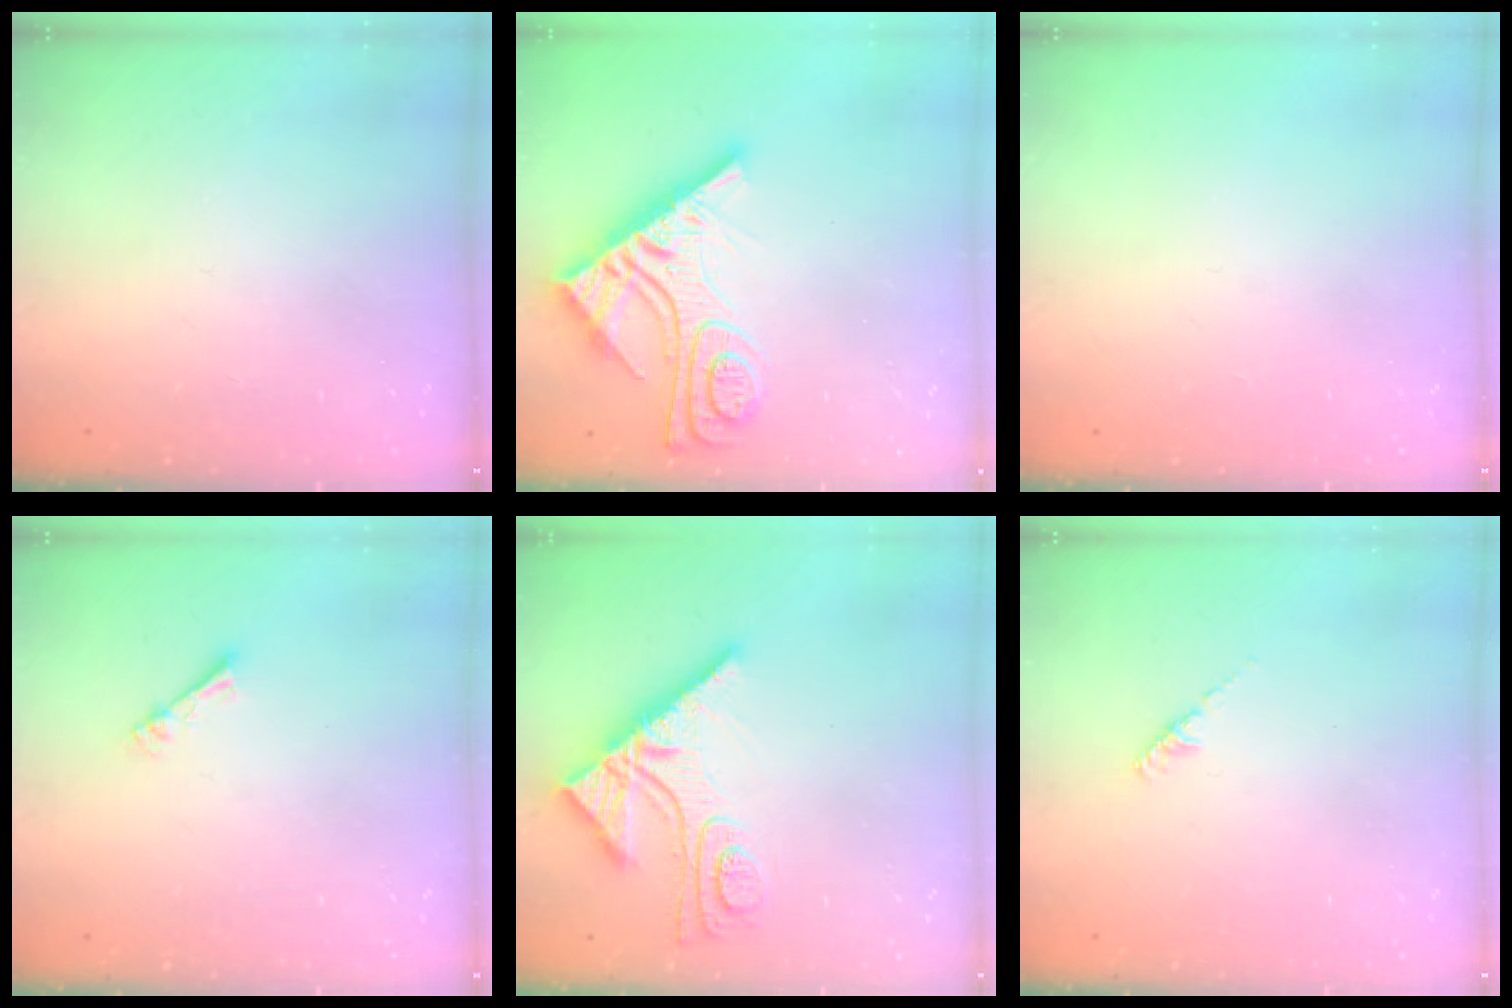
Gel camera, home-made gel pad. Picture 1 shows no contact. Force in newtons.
{"total": 15.0, "press": 15.0, "slide": 1.4}
{"total": 0.0}
{"total": 2.3, "press": 2.2, "slide": 0.4}
{"total": 14.1, "press": 14.1, "slide": 0.9}
{"total": 2.2, "press": 2.1, "slide": 0.6}